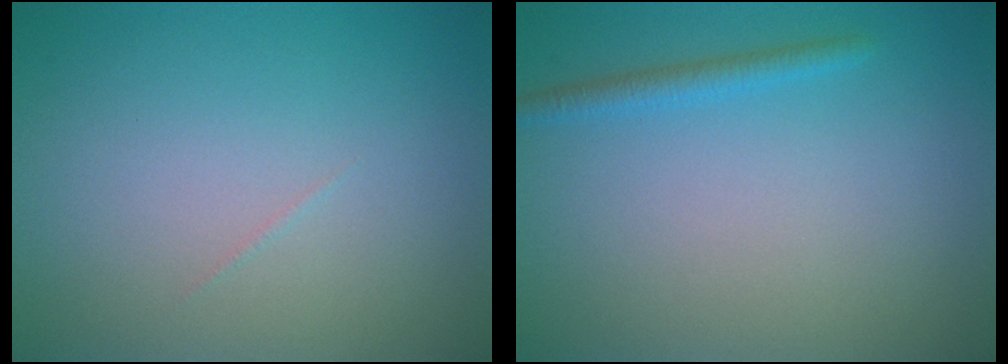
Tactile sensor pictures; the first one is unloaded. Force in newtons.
{"total": 1.5, "press": 1.4, "slide": 0.1}